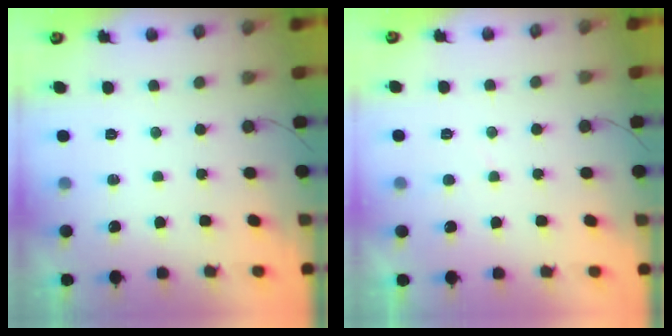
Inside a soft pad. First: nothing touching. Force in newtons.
{"total": 1.6, "press": 1.6, "slide": 0.2}